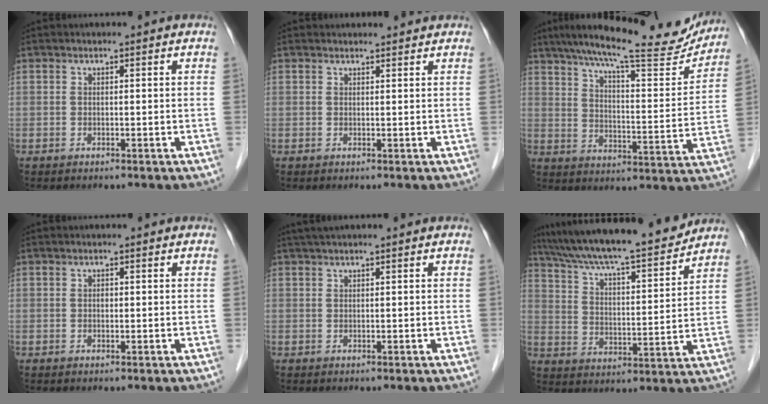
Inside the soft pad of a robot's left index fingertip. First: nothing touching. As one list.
[{"total": 1.6, "force": [1.5, 0.3, 0.0], "torque": [-0.004, 0.005, 0.012]}, {"total": 21.1, "force": [18.5, 2.6, 9.8], "torque": [-0.155, -0.026, 0.245]}, {"total": 1.1, "force": [-1.1, 0.3, 0.2], "torque": [-0.003, -0.005, -0.019]}, {"total": 1.7, "force": [1.0, -0.4, 1.3], "torque": [-0.016, 0.022, 0.019]}, {"total": 18.0, "force": [16.0, 1.1, 8.0], "torque": [-0.136, -0.001, 0.245]}]